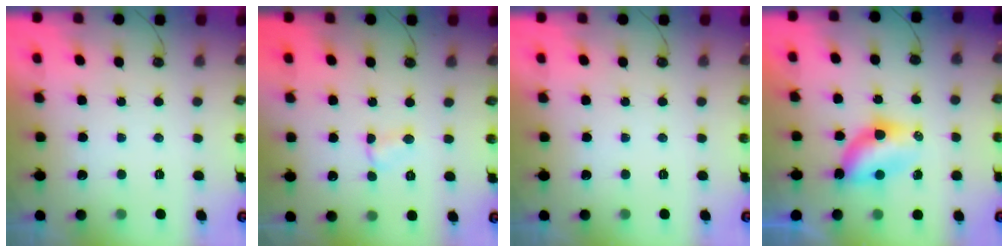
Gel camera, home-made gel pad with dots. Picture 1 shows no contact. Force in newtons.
{"total": 3.3, "press": 3.3, "slide": 0.4}
{"total": 0.0}
{"total": 7.8, "press": 7.0, "slide": 3.5}